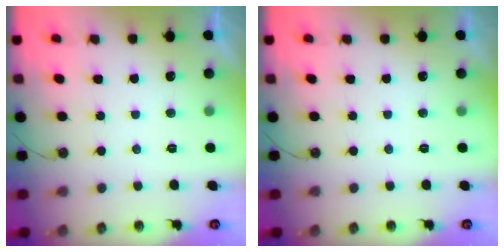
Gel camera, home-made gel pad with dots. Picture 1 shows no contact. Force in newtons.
{"total": 0.0}